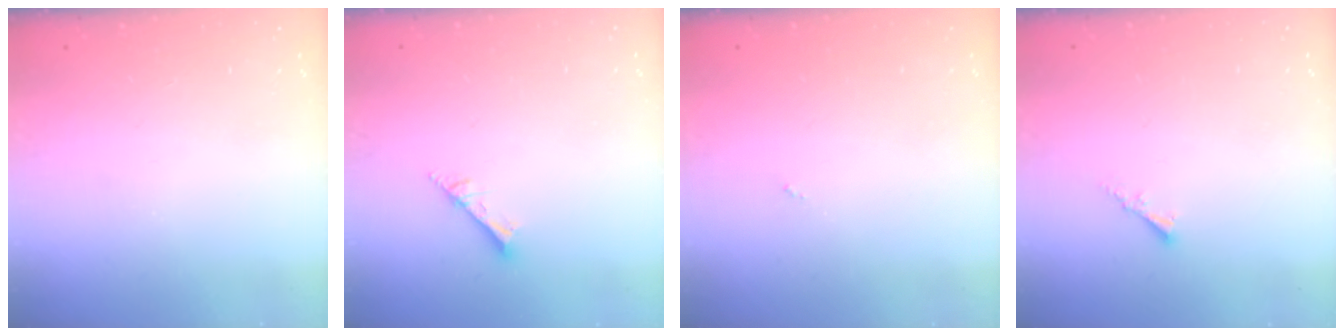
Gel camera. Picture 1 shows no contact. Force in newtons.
{"total": 2.0, "press": 2.0, "slide": 0.1}
{"total": 0.0}
{"total": 1.7, "press": 1.6, "slide": 0.4}